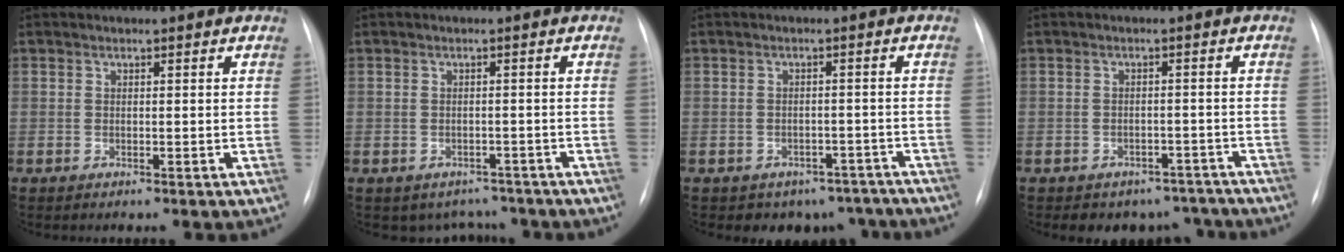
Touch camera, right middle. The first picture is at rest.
{"total": 4.6, "force": [-3.8, 2.7, 0.3], "torque": [0.007, 0.016, -0.044]}
{"total": 8.0, "force": [-6.3, 4.9, 0.7], "torque": [0.011, 0.024, -0.068]}
{"total": 7.4, "force": [-6.2, 4.0, 0.3], "torque": [0.018, 0.024, -0.070]}